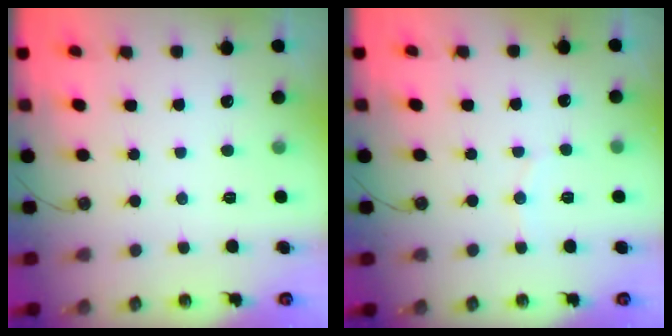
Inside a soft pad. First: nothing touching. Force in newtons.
{"total": 4.9, "press": 4.7, "slide": 1.1}